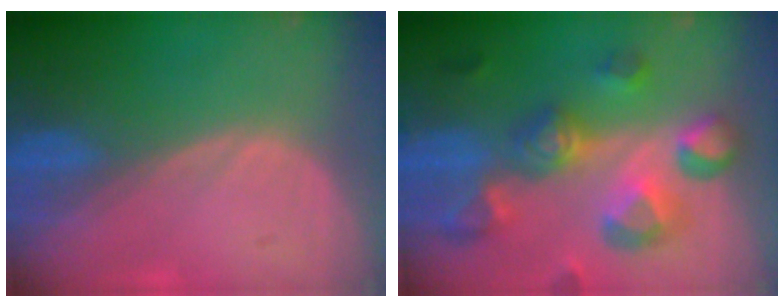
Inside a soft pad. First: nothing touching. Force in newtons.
{"total": 11.3, "press": 10.1, "slide": 5.1}